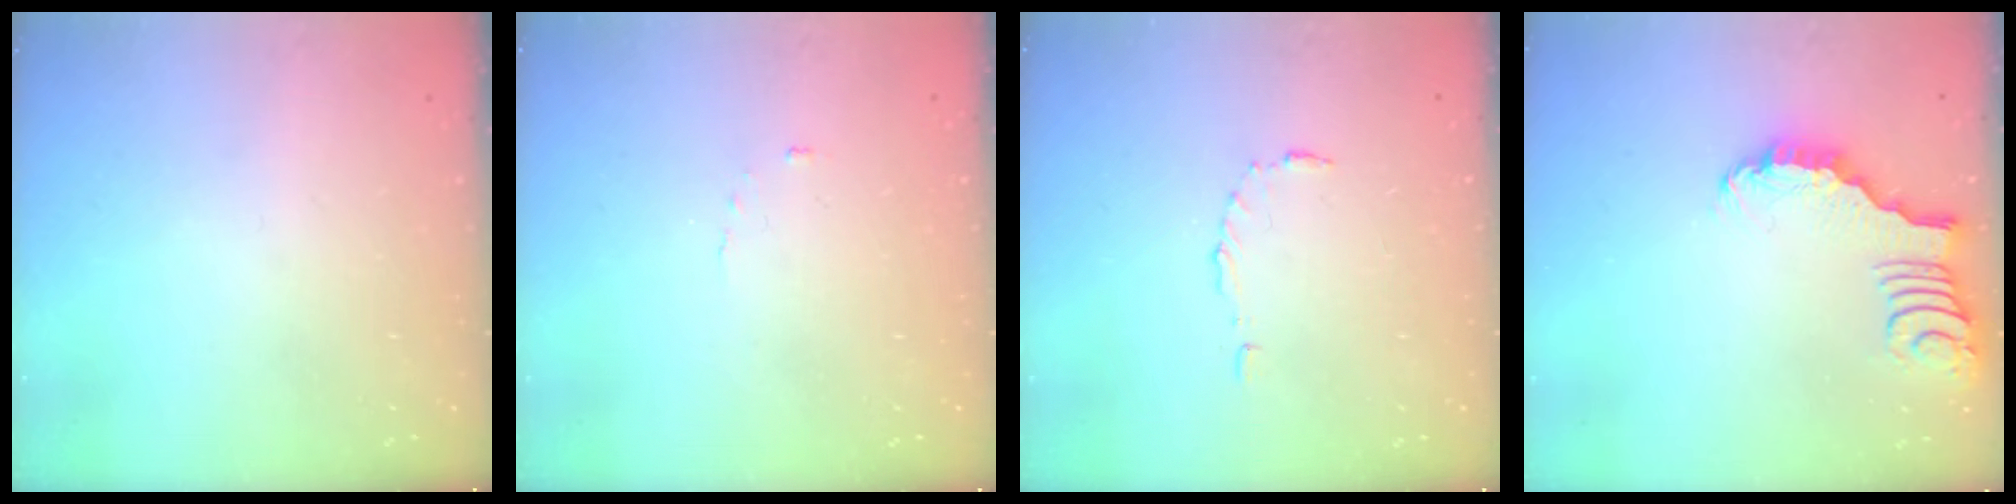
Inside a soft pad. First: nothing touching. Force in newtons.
{"total": 2.6, "press": 2.6, "slide": 0.3}
{"total": 3.7, "press": 3.7, "slide": 0.5}
{"total": 2.2, "press": 2.2, "slide": 0.4}